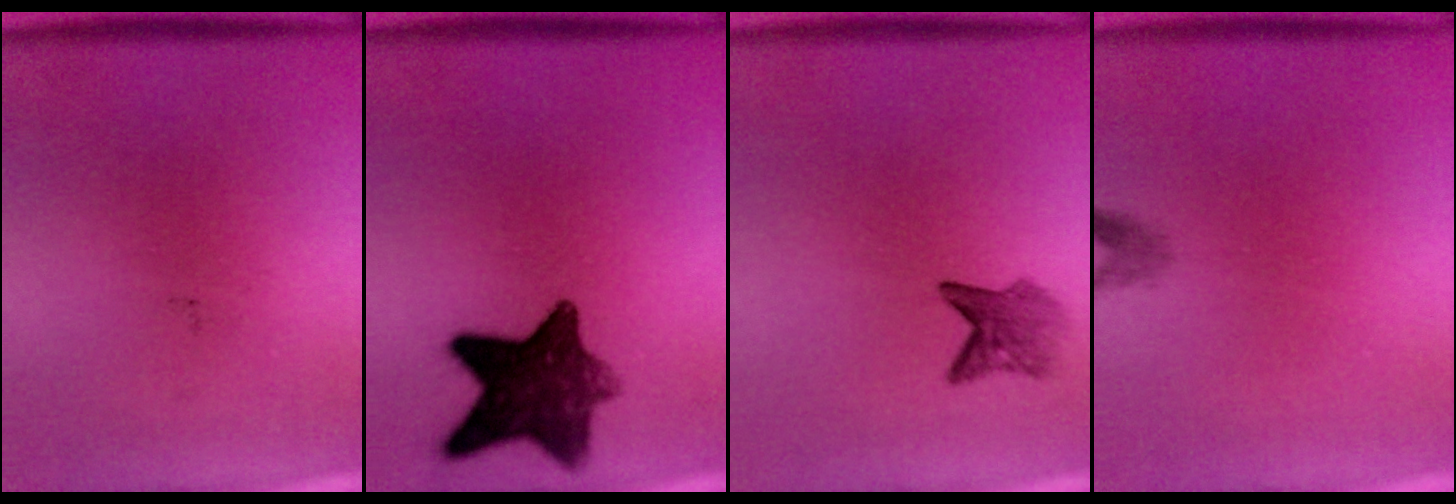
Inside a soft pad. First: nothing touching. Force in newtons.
{"total": 10.8}
{"total": 2.9}
{"total": 1.2}